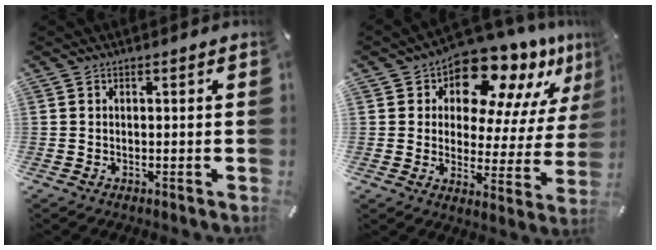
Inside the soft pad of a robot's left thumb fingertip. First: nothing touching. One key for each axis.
{"total": 13.5, "fx": 10.9, "fy": 6.0, "fz": 5.3, "tx": -0.080, "ty": -0.101, "tz": 0.183}